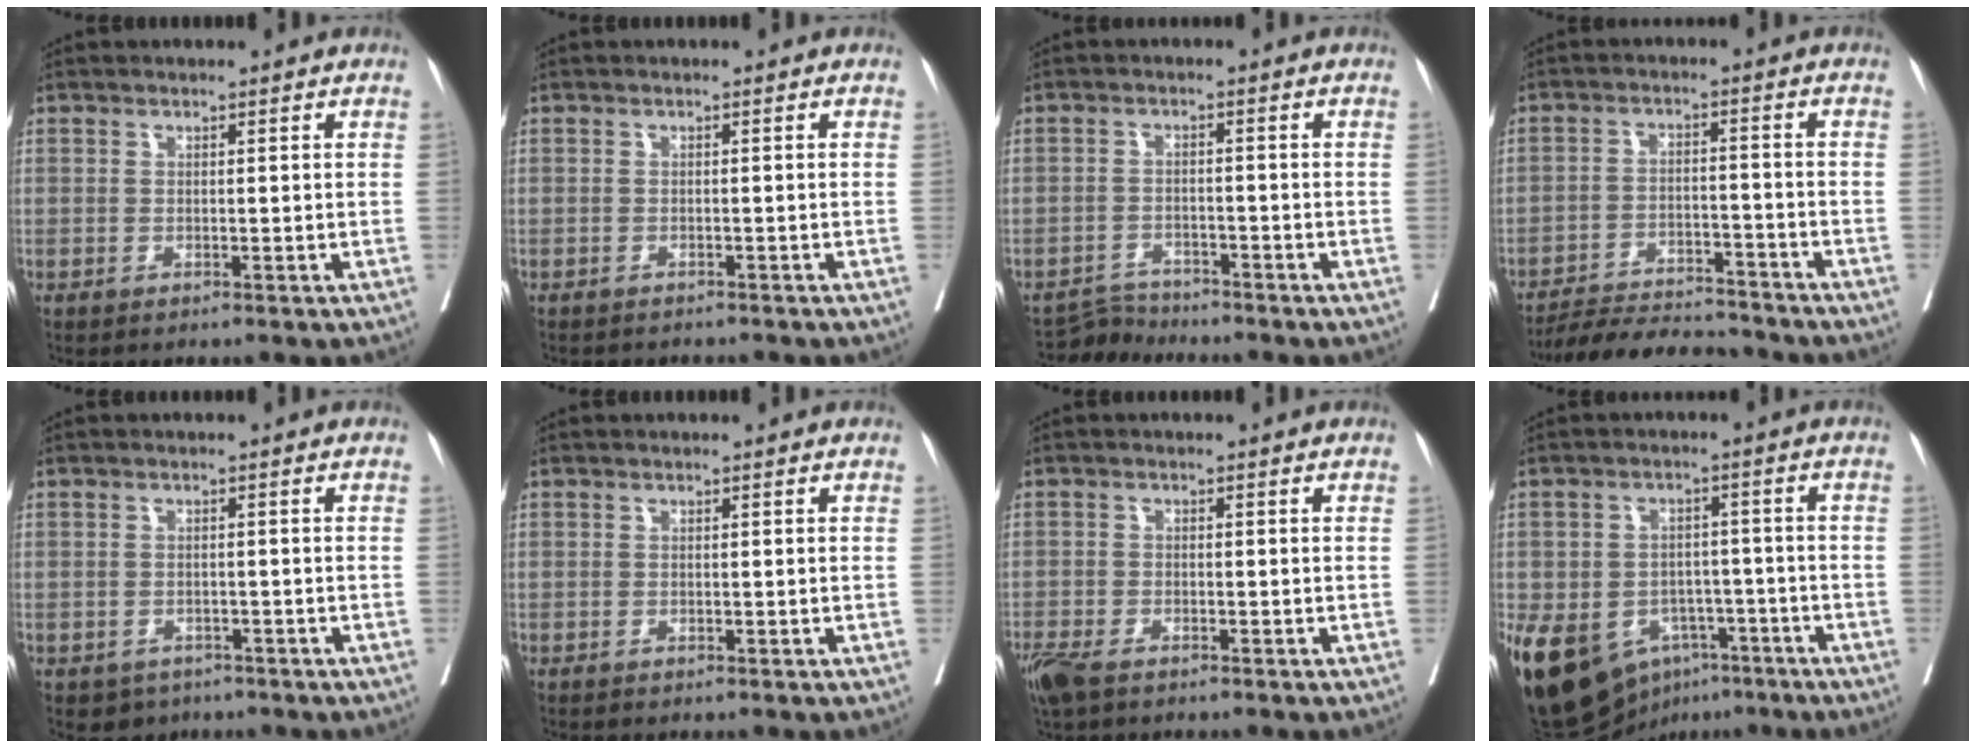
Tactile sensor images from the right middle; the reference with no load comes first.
{"total": 4.1, "force": [-3.8, 1.1, 1.2], "torque": [-0.014, -0.002, -0.047]}
{"total": 3.4, "force": [-3.3, 0.1, -1.0], "torque": [0.021, -0.006, -0.056]}
{"total": 11.6, "force": [-11.2, 1.1, 2.9], "torque": [-0.039, -0.006, -0.177]}
{"total": 3.3, "force": [-2.2, 2.4, 0.4], "torque": [-0.005, 0.006, -0.029]}
{"total": 0.0}
{"total": 5.7, "force": [-4.2, 2.1, 3.3], "torque": [-0.068, -0.014, -0.078]}
{"total": 17.9, "force": [-8.8, 12.5, 9.3], "torque": [-0.206, 0.010, -0.125]}